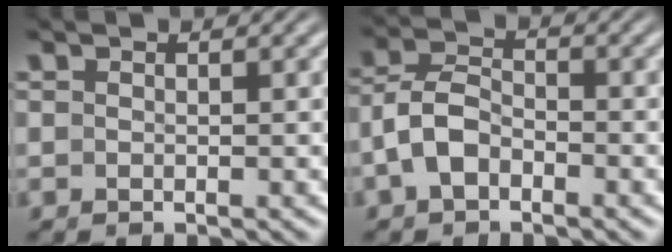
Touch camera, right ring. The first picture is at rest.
{"total": 4.4, "force": [-1.4, 3.6, 2.2], "torque": [-0.057, -0.014, -0.019]}